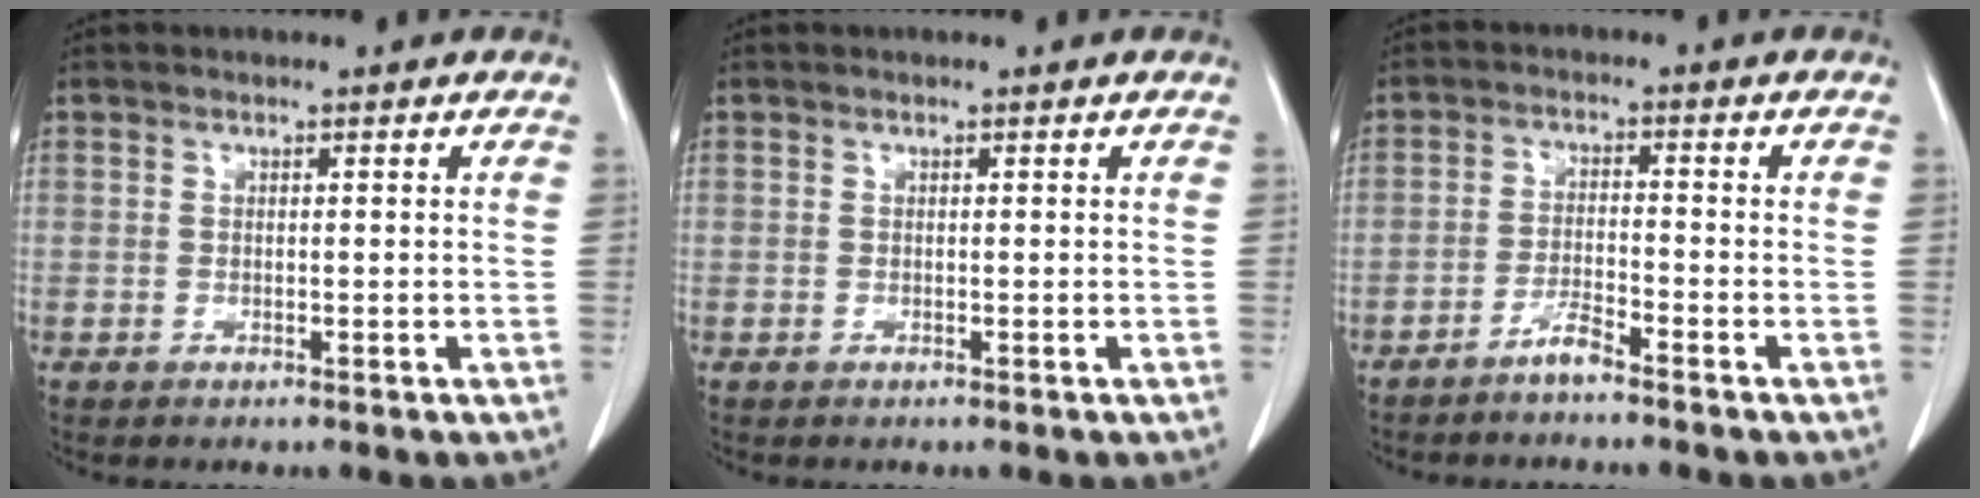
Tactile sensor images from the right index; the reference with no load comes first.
{"total": 0.0}
{"total": 3.0, "force": [-2.6, 0.0, 1.5], "torque": [-0.032, -0.003, -0.051]}